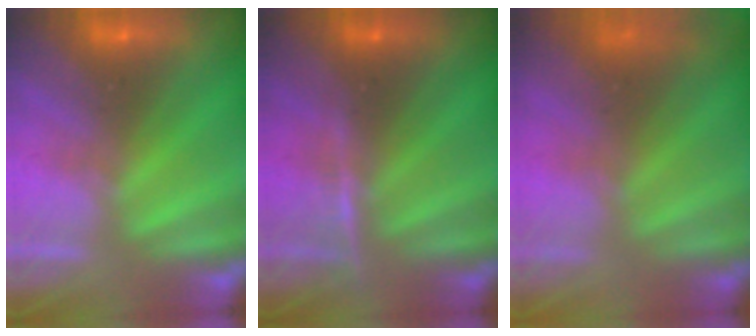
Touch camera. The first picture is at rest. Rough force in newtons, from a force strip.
{"total": 2.9}
{"total": 9.7}